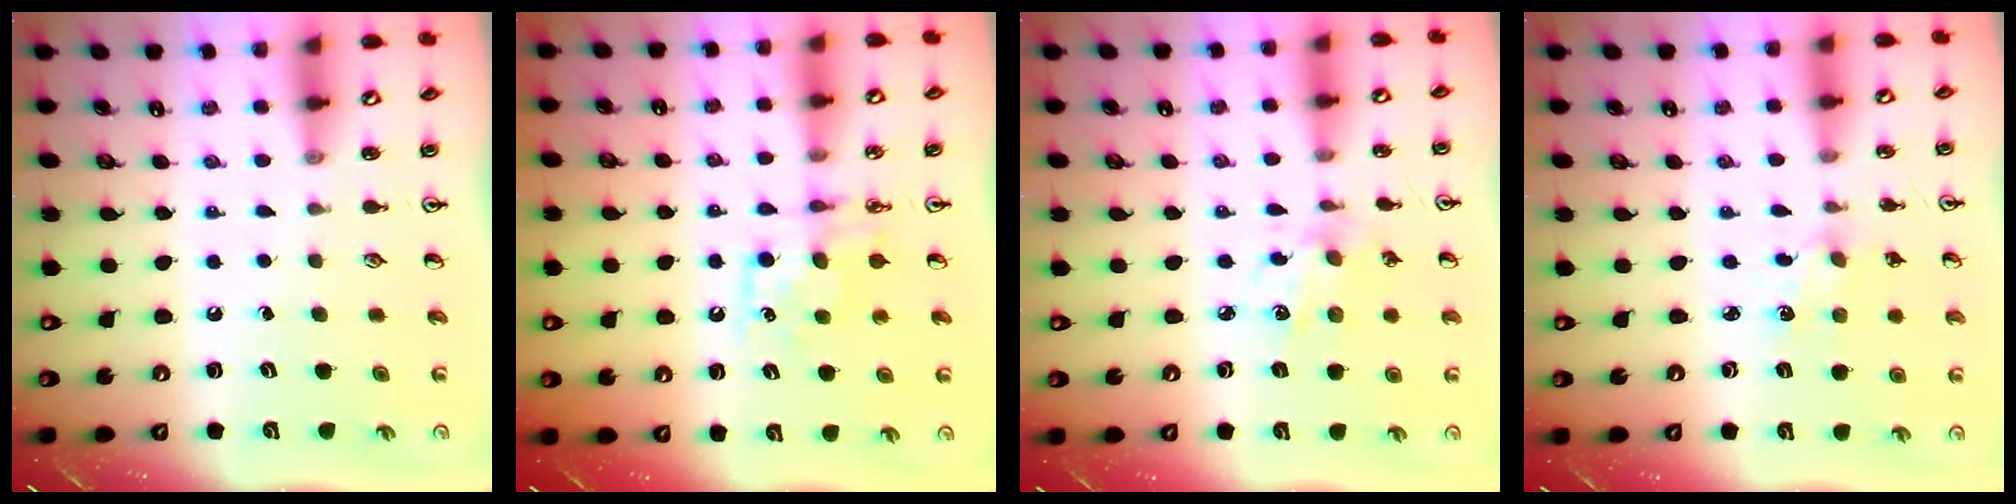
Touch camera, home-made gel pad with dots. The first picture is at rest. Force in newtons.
{"total": 7.6, "press": 7.6, "slide": 0.6}
{"total": 3.9, "press": 3.8, "slide": 1.0}
{"total": 2.7, "press": 2.7, "slide": 0.3}